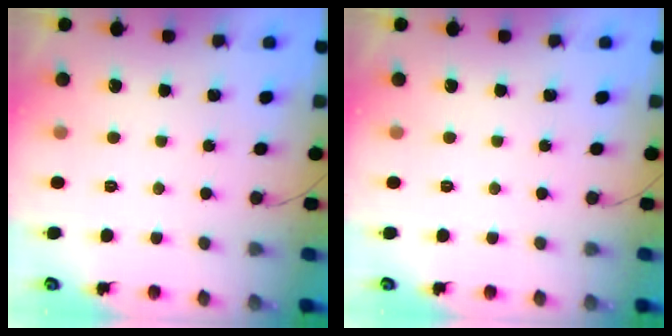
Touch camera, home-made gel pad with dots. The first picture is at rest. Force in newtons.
{"total": 0.0}